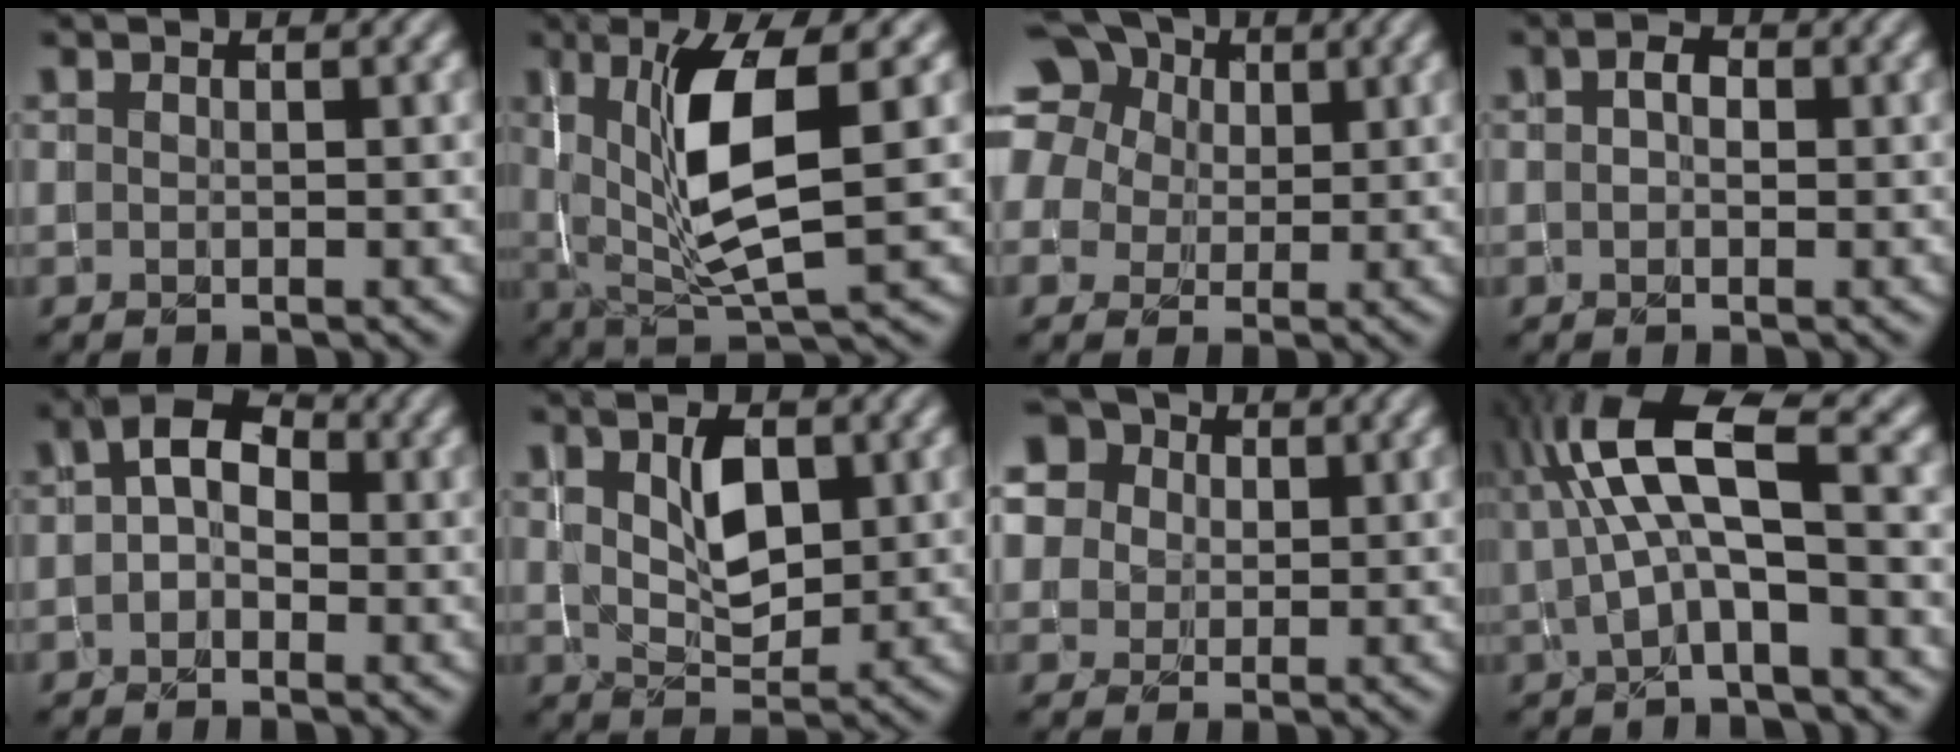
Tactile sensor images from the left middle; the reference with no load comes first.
{"total": 7.9, "force": [1.2, 2.1, 7.5], "torque": [-0.140, -0.010, 0.027]}
{"total": 13.8, "force": [6.6, 10.6, 6.0], "torque": [-0.161, 0.042, 0.099]}
{"total": 1.9, "force": [0.2, 1.3, 1.4], "torque": [-0.017, 0.001, 0.001]}
{"total": 4.0, "force": [0.2, 2.7, 2.8], "torque": [-0.044, 0.009, -0.009]}
{"total": 3.7, "force": [1.1, 2.0, 2.9], "torque": [-0.057, -0.002, 0.023]}
{"total": 10.6, "force": [5.0, 8.2, 4.4], "torque": [-0.112, 0.030, 0.073]}
{"total": 7.7, "force": [1.4, 2.3, 7.3], "torque": [-0.152, 0.011, 0.021]}